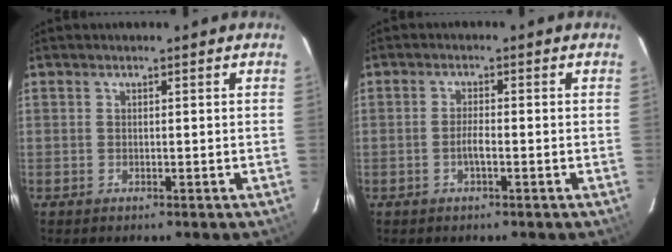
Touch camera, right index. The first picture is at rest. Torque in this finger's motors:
{"motor_torque": [0.38, -0.20, 0.16, 0.05]}